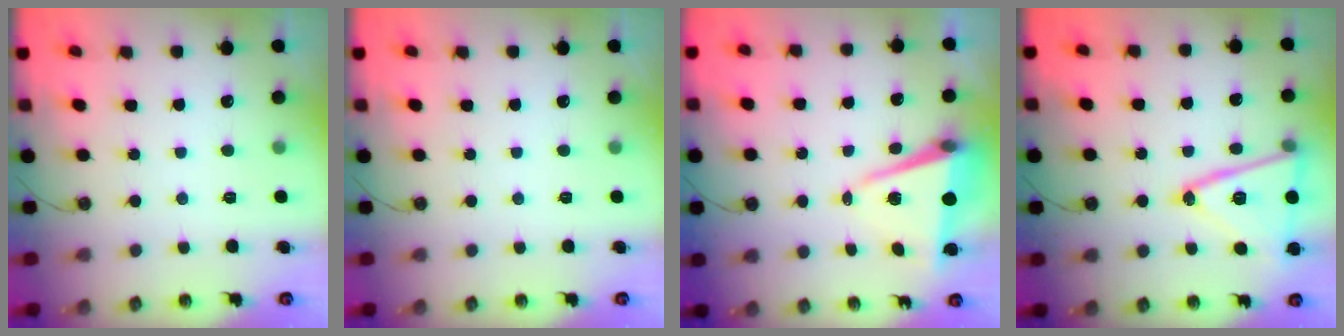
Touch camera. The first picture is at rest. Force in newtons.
{"total": 0.0}
{"total": 7.4, "press": 6.4, "slide": 3.8}
{"total": 18.3, "press": 18.0, "slide": 3.6}